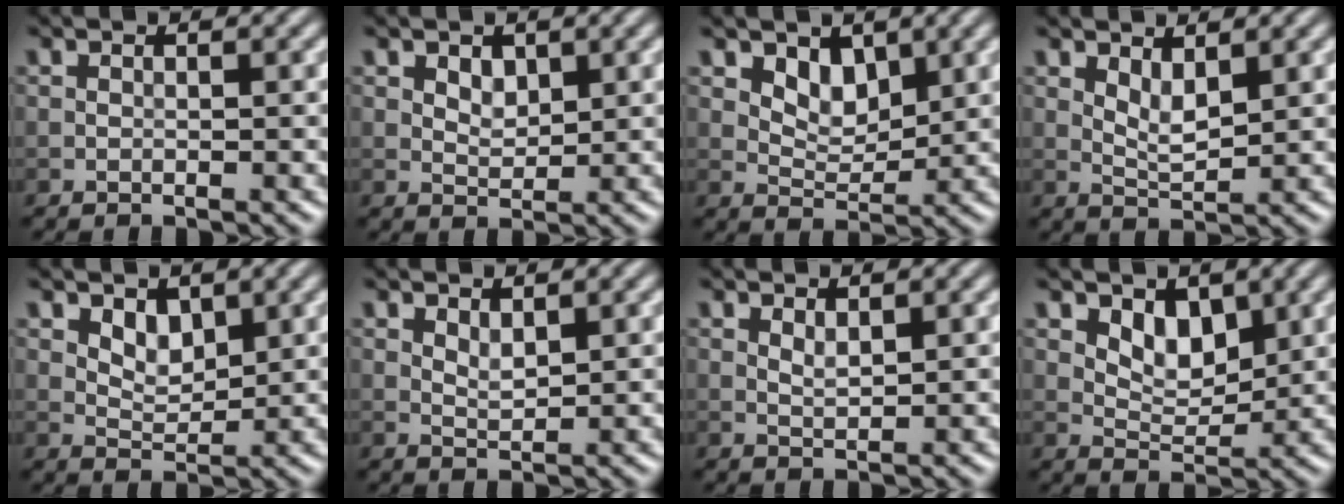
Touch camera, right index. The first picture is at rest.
{"total": 1.7, "force": [0.8, 1.0, 1.0], "torque": [-0.017, -0.003, 0.016]}
{"total": 2.9, "force": [1.6, 1.7, 1.6], "torque": [-0.031, -0.013, 0.031]}
{"total": 2.3, "force": [1.1, 0.9, 1.8], "torque": [-0.037, -0.005, 0.024]}
{"total": 2.2, "force": [1.2, 1.3, 1.3], "torque": [-0.023, -0.009, 0.025]}
{"total": 1.4, "force": [0.9, 0.6, 0.9], "torque": [-0.021, -0.002, 0.020]}
{"total": 1.0, "force": [0.7, 0.3, 0.7], "torque": [-0.018, -0.002, 0.015]}
{"total": 3.1, "force": [1.6, 1.8, 1.9], "torque": [-0.034, -0.012, 0.030]}